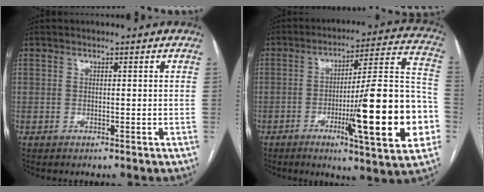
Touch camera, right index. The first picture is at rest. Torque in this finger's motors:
{"motor_torque": [1.52, -0.62, 0.91, 0.21]}